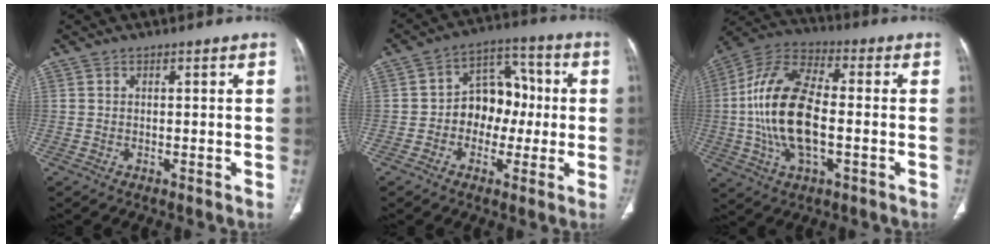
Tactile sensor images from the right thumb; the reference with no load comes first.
{"total": 11.0, "force": [-0.8, 8.4, 7.1], "torque": [-0.062, 0.042, -0.021]}
{"total": 18.5, "force": [-1.6, 8.7, 16.2], "torque": [-0.329, 0.022, -0.032]}